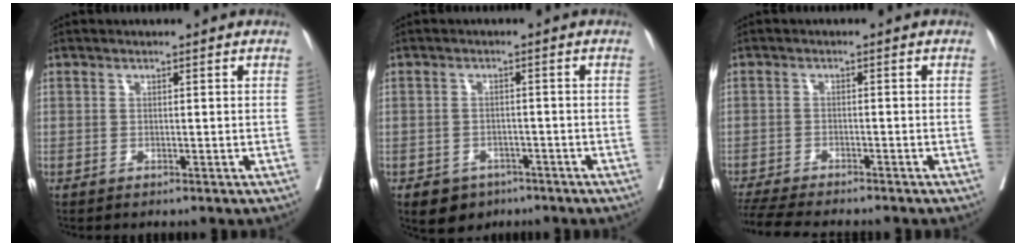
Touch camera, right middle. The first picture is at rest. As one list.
[{"total": 4.3, "force": [-2.8, 3.1, 1.1], "torque": [-0.015, 0.003, -0.035]}, {"total": 10.5, "force": [-9.3, 1.4, 4.6], "torque": [-0.076, -0.017, -0.142]}]